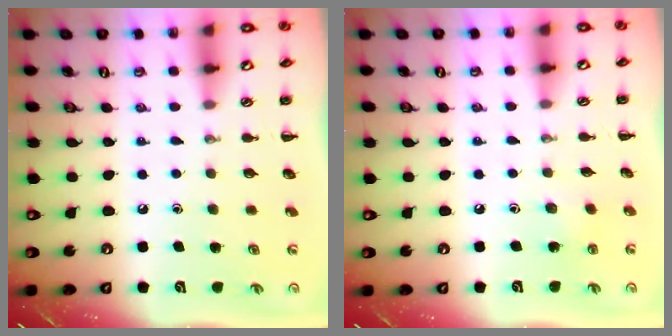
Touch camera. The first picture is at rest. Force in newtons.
{"total": 2.2, "press": 2.0, "slide": 0.8}